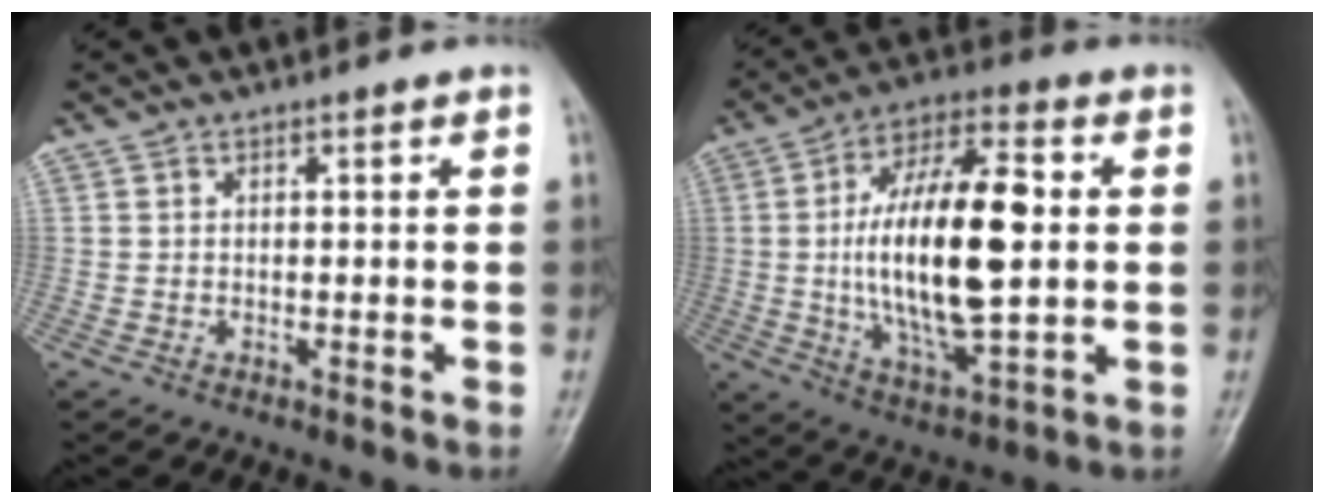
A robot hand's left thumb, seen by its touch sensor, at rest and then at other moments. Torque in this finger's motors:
{"motor_torque": [1.34, 3.67, 2.55, -0.20, 0.26]}